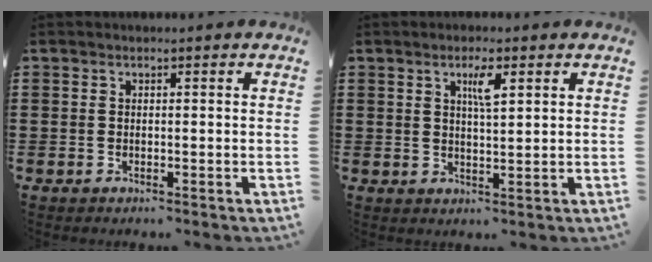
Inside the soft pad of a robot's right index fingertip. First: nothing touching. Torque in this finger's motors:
{"motor_torque": [0.54, 0.08, 0.13, 0.07]}